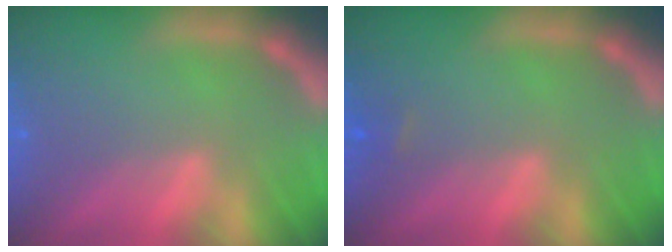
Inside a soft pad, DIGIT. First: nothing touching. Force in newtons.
{"total": 0.9}